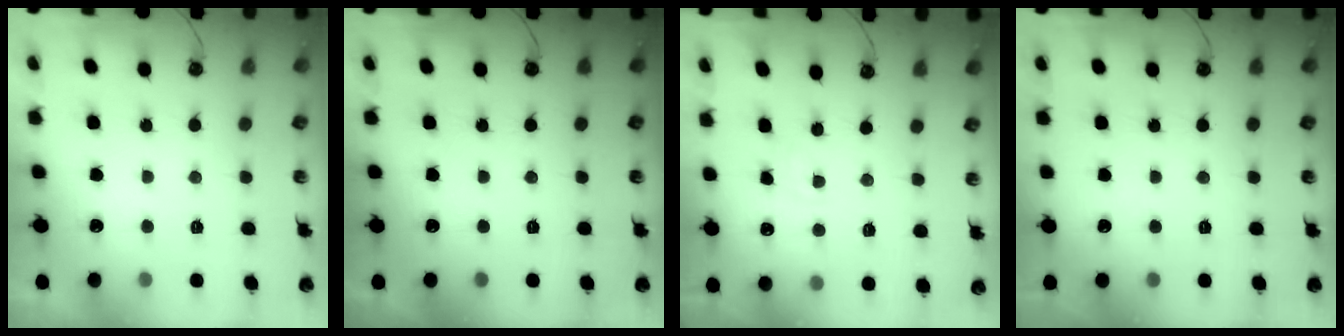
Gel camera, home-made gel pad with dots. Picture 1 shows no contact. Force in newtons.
{"total": 0.0}
{"total": 3.8, "press": 3.7, "slide": 0.5}
{"total": 0.0}